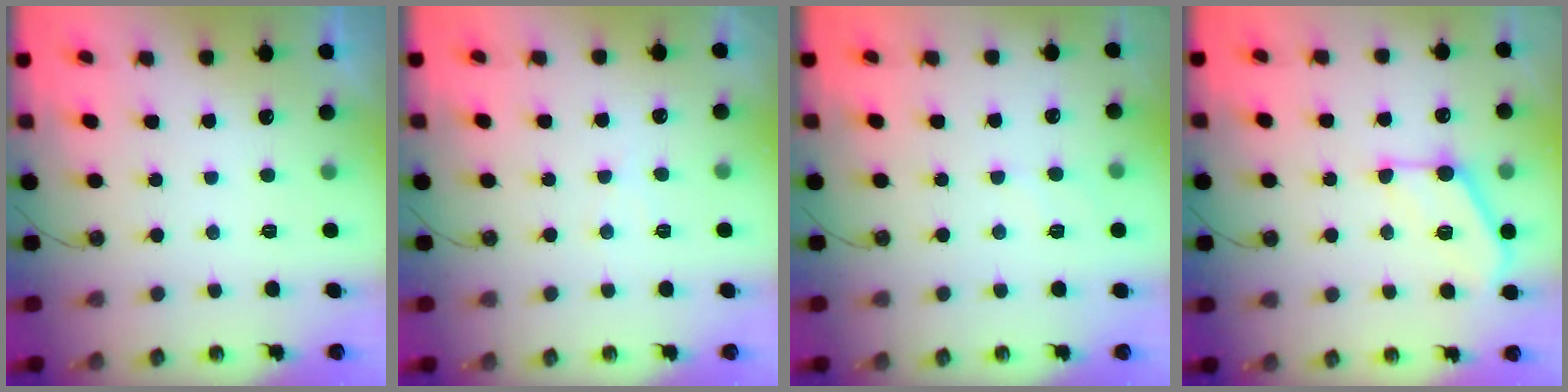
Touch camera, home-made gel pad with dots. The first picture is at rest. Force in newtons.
{"total": 5.5, "press": 5.5, "slide": 0.9}
{"total": 4.7, "press": 4.7, "slide": 0.7}
{"total": 13.0, "press": 13.0, "slide": 0.9}